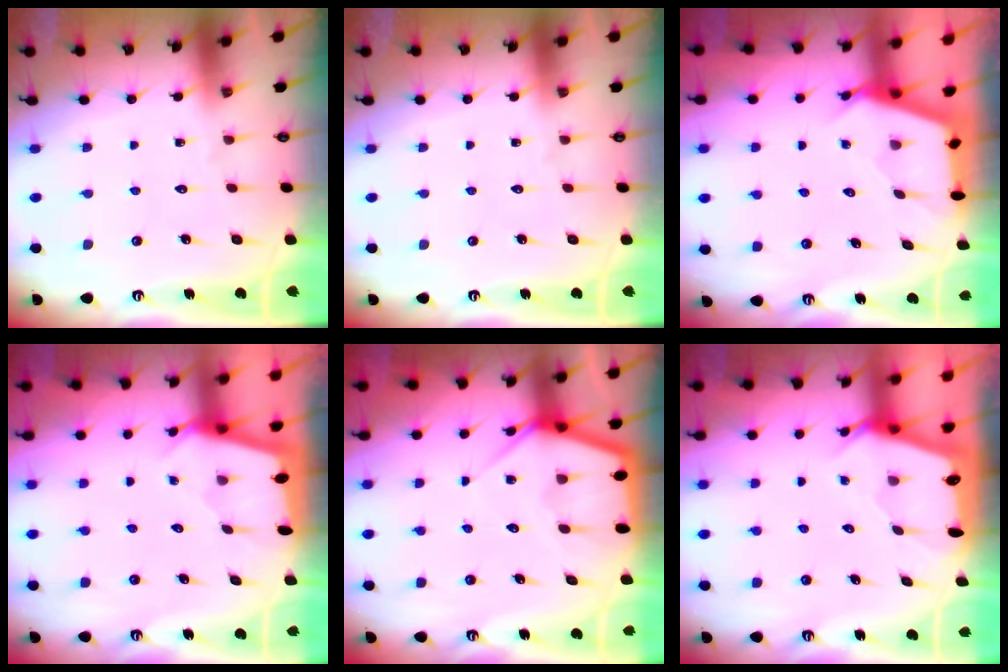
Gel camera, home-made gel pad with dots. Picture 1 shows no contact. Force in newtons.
{"total": 0.0}
{"total": 2.5, "press": 2.5, "slide": 0.3}
{"total": 2.2, "press": 2.2, "slide": 0.3}
{"total": 6.0, "press": 6.0, "slide": 0.5}
{"total": 2.5, "press": 2.5, "slide": 0.3}